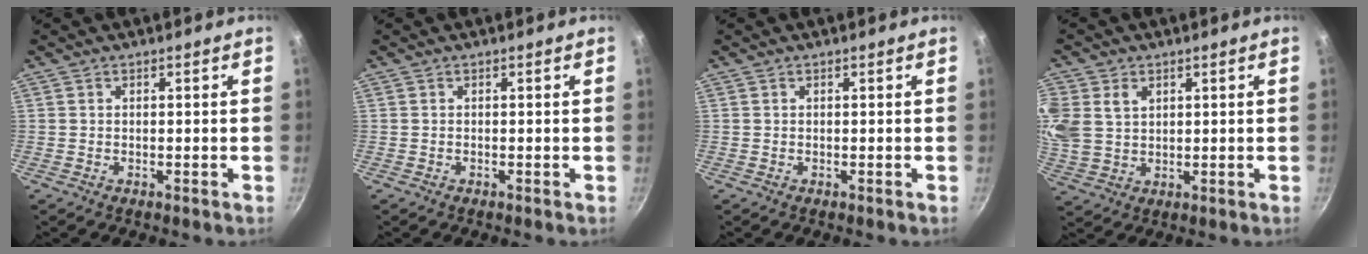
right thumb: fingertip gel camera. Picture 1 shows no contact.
{"total": 0.0}
{"total": 0.0}
{"total": 13.5, "force": [3.9, 10.5, 7.6], "torque": [-0.190, 0.019, 0.084]}